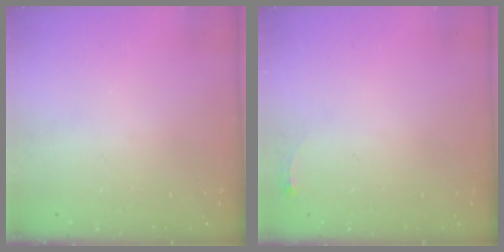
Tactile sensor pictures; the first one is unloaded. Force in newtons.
{"total": 2.8, "press": 2.8, "slide": 0.4}